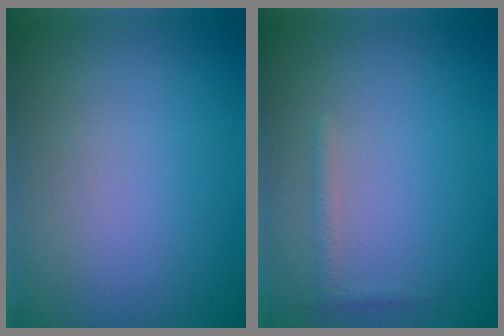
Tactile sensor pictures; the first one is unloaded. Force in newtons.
{"total": 0.8, "press": 0.8, "slide": 0.0}